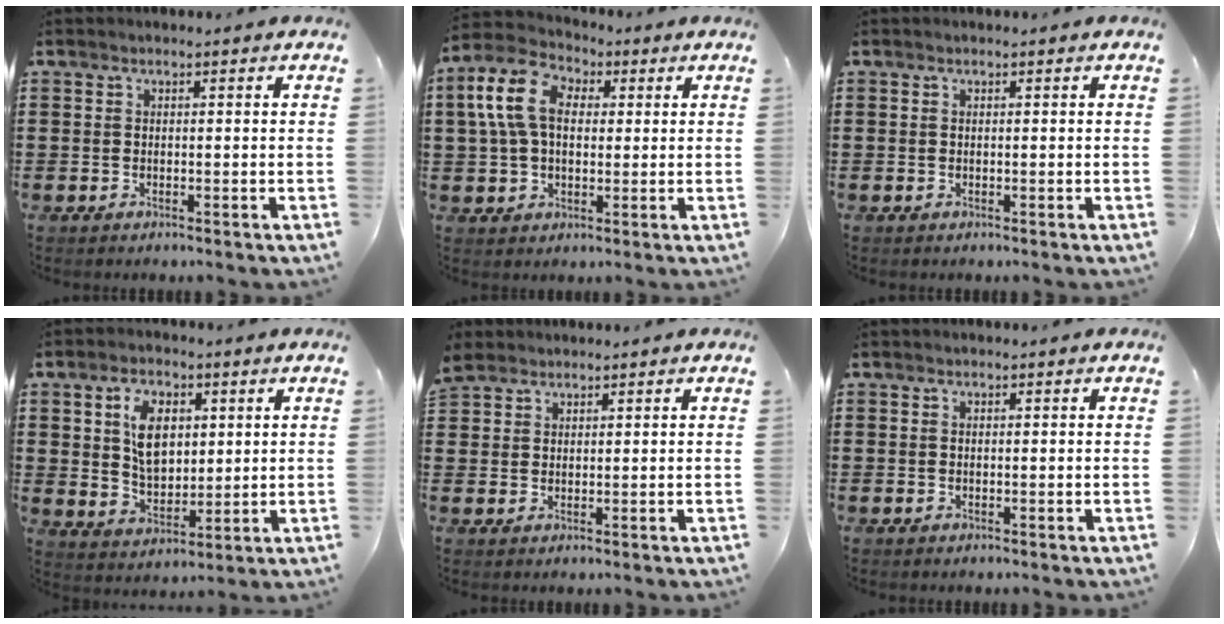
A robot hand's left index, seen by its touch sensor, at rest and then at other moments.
{"total": 9.4, "force": [2.3, 6.4, 6.5], "torque": [-0.168, 0.013, 0.036]}
{"total": 0.0}
{"total": 7.6, "force": [2.4, 4.6, 5.6], "torque": [-0.107, 0.011, 0.040]}
{"total": 2.3, "force": [2.0, 0.9, 0.1], "torque": [-0.009, 0.004, 0.041]}
{"total": 0.0}